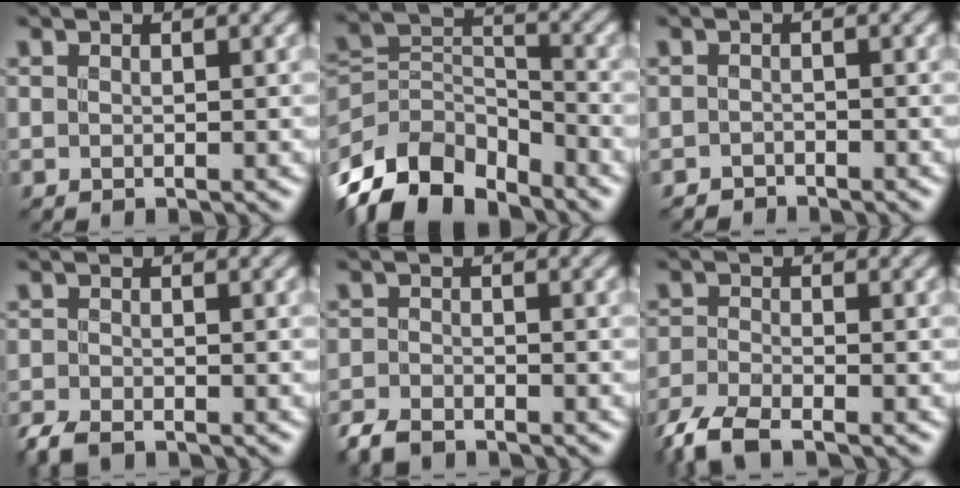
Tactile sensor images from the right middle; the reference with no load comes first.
{"total": 11.3, "force": [-7.9, 5.6, 5.7], "torque": [-0.112, 0.001, -0.156]}
{"total": 1.1, "force": [-1.1, 0.2, -0.1], "torque": [0.004, 0.000, -0.021]}
{"total": 2.7, "force": [-2.2, 0.9, 1.3], "torque": [-0.028, -0.009, -0.049]}
{"total": 2.8, "force": [-2.4, 1.0, 1.0], "torque": [-0.020, -0.006, -0.055]}
{"total": 4.4, "force": [-3.5, 1.2, 2.5], "torque": [-0.054, -0.013, -0.080]}